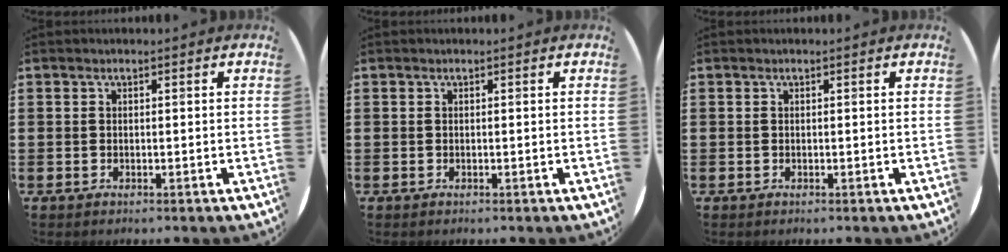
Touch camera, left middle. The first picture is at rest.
{"total": 0.0}
{"total": 0.0}